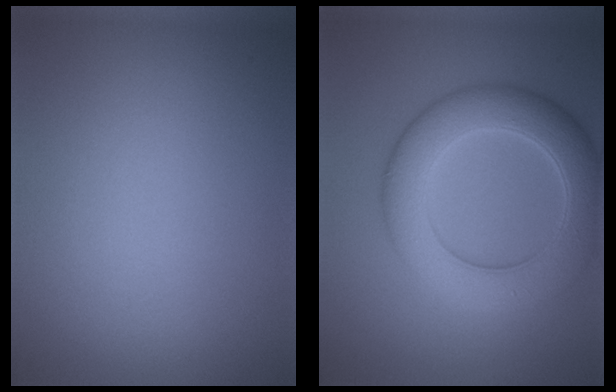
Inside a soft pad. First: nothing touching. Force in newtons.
{"total": 7.6, "press": 7.6, "slide": 0.0}